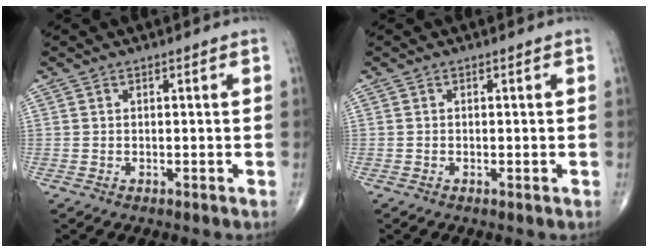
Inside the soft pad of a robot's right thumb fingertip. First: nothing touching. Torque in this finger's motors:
{"motor_torque": [-0.12, 0.11, -0.20, -0.38, 0.03]}